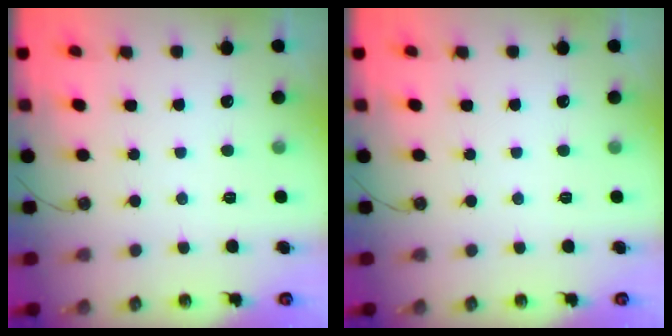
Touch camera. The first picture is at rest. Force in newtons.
{"total": 0.0}